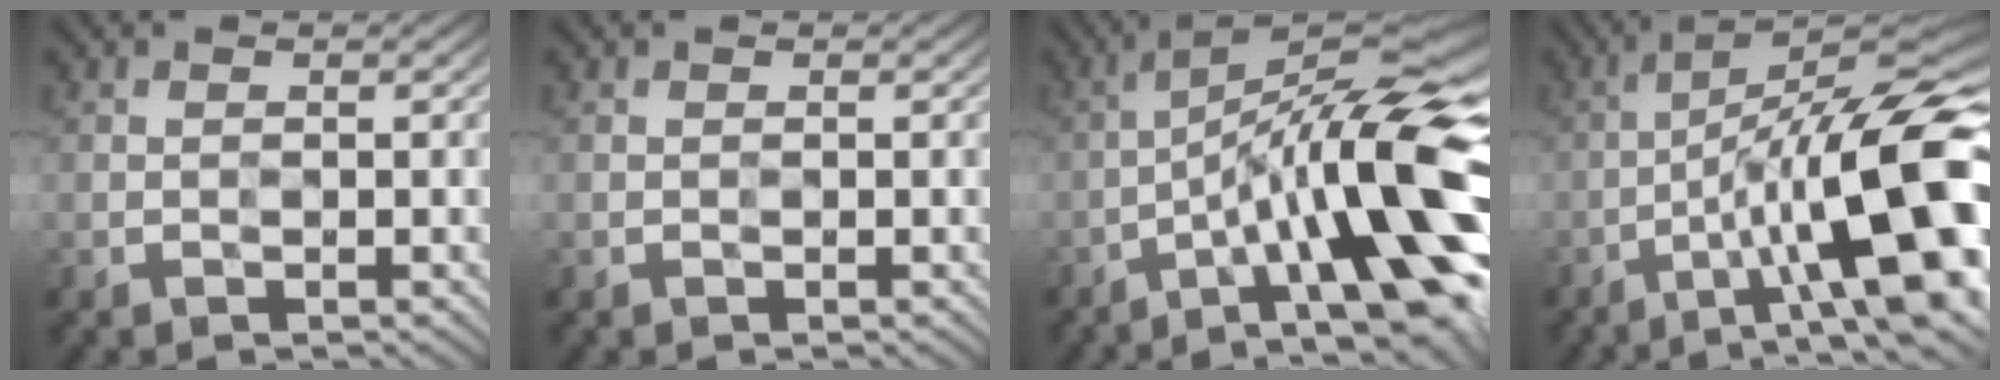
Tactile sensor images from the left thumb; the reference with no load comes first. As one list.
[{"total": 0.0}, {"total": 18.1, "force": [-5.8, 4.8, 16.5], "torque": [-0.248, 0.007, -0.091]}, {"total": 16.6, "force": [-5.2, 4.8, 15.0], "torque": [-0.232, 0.011, -0.078]}]